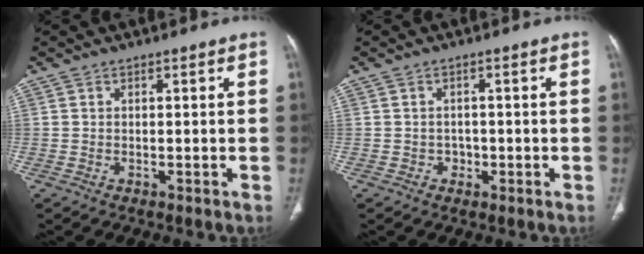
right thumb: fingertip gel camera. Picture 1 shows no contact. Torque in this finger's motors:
{"motor_torque": [0.23, -0.01, 0.11, -0.66, 0.04]}